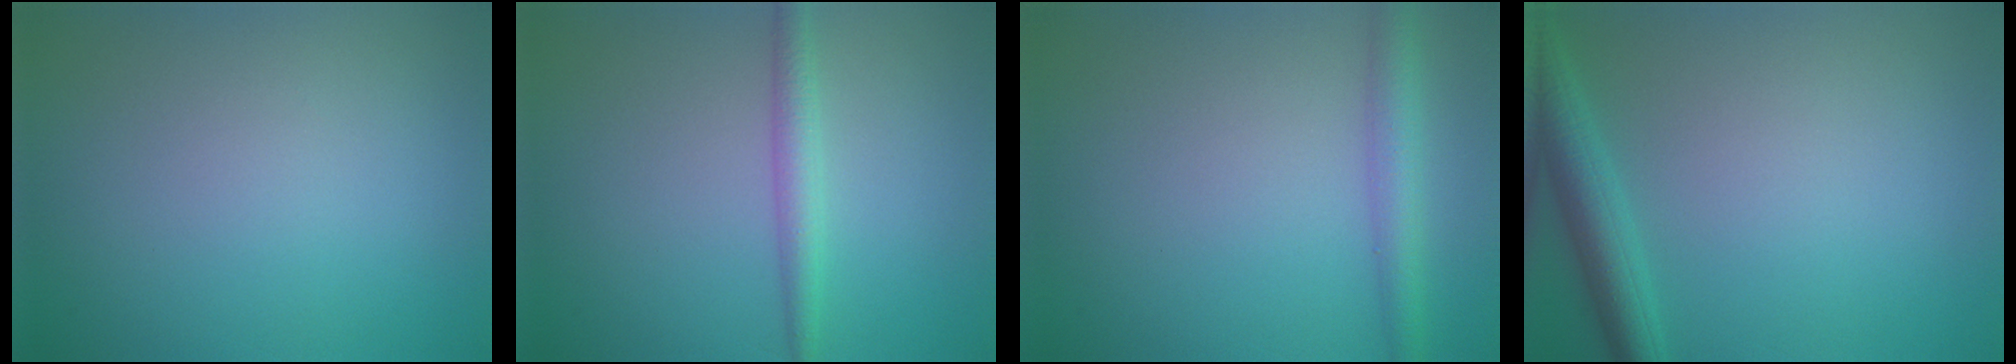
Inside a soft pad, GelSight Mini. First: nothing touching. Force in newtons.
{"total": 2.2, "press": 2.2, "slide": 0.0}
{"total": 3.1, "press": 3.1, "slide": 0.1}
{"total": 3.6, "press": 3.6, "slide": 0.2}